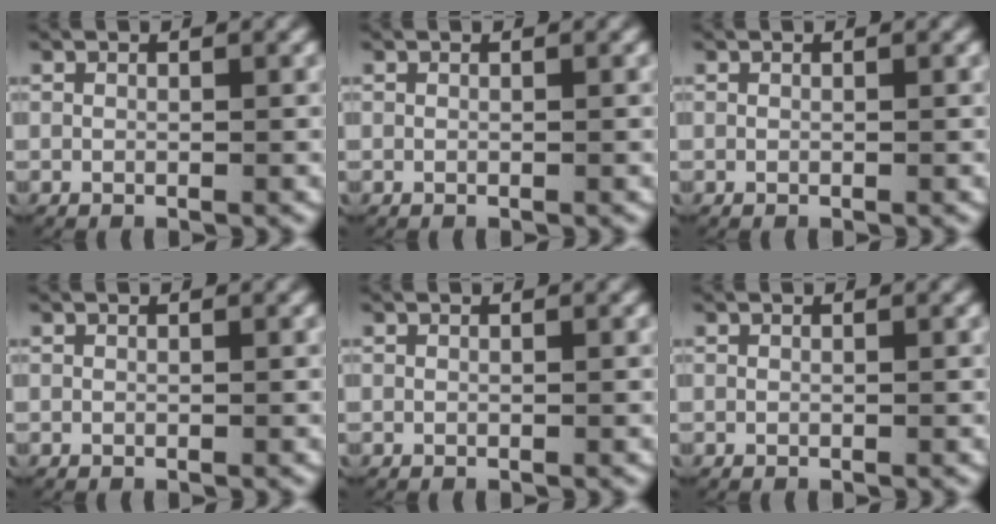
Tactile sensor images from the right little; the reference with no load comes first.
{"total": 0.0}
{"total": 0.0}
{"total": 0.0}
{"total": 0.0}
{"total": 0.0}